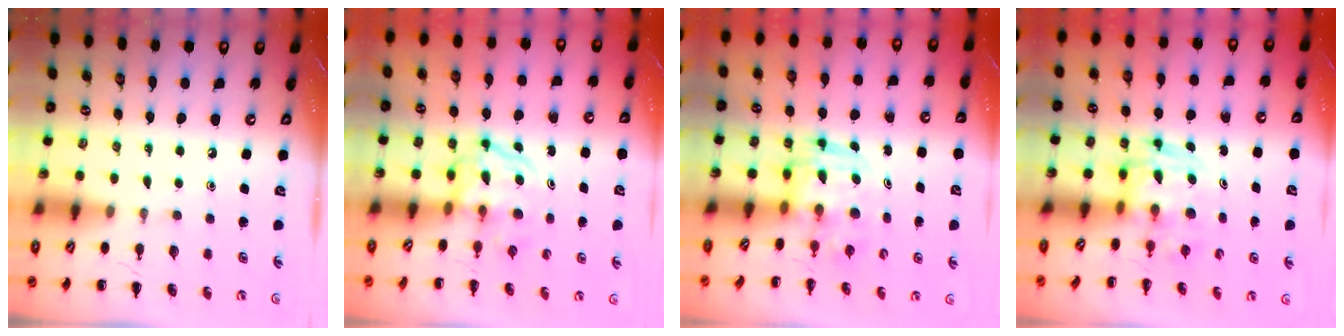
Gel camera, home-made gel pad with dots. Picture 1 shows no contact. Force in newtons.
{"total": 3.9, "press": 3.9, "slide": 0.4}
{"total": 3.3, "press": 3.3, "slide": 0.7}
{"total": 3.4, "press": 3.4, "slide": 0.6}